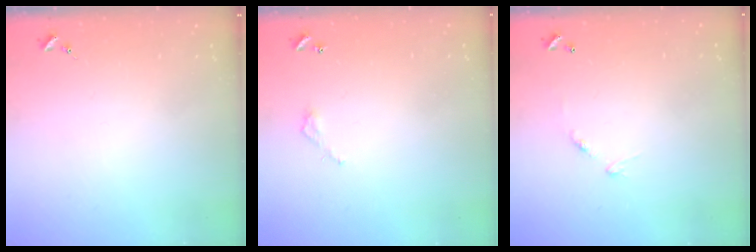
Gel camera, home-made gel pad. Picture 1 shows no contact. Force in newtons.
{"total": 3.2, "press": 3.1, "slide": 0.2}
{"total": 7.0, "press": 7.0, "slide": 0.5}